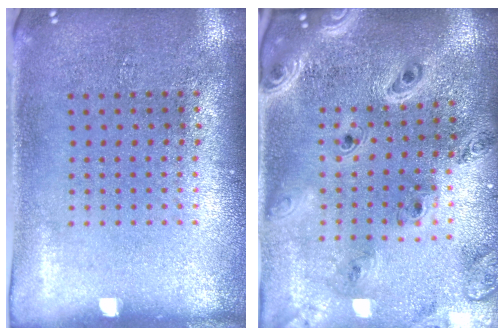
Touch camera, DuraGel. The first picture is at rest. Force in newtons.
{"total": 2.5, "press": 2.2, "slide": 1.1}